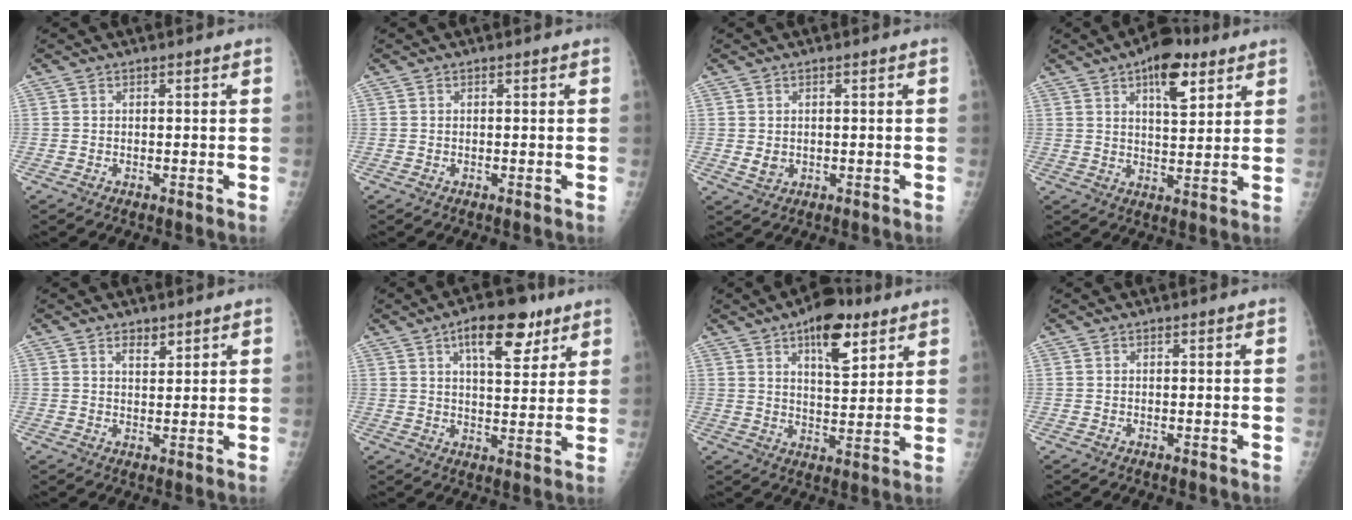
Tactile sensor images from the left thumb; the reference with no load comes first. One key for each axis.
{"total": 0.0}
{"total": 2.1, "fx": 0.0, "fy": 1.7, "fz": 1.1, "tx": -0.012, "ty": -0.004, "tz": 0.008}
{"total": 10.2, "fx": 5.4, "fy": 4.5, "fz": 7.5, "tx": -0.088, "ty": -0.022, "tz": 0.080}
{"total": 2.3, "fx": 1.7, "fy": 1.1, "fz": 1.1, "tx": -0.005, "ty": -0.013, "tz": 0.030}
{"total": 11.3, "fx": 6.2, "fy": 4.8, "fz": 8.1, "tx": -0.090, "ty": -0.024, "tz": 0.092}
{"total": 11.5, "fx": 6.3, "fy": 5.0, "fz": 8.2, "tx": -0.095, "ty": -0.030, "tz": 0.097}
{"total": 0.0}